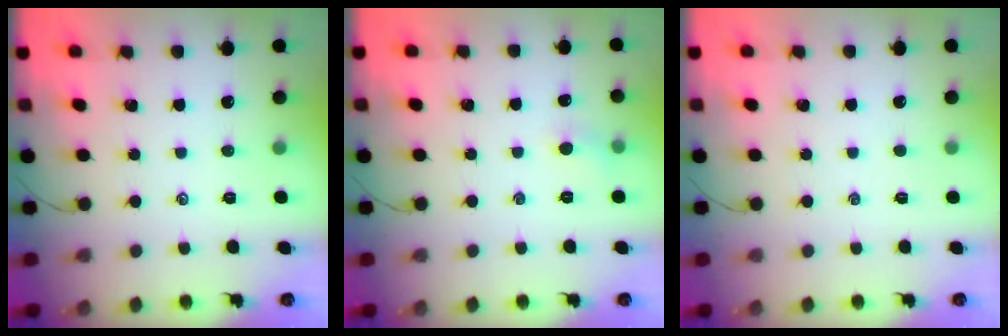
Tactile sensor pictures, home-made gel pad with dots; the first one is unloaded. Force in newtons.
{"total": 3.6, "press": 3.4, "slide": 1.2}
{"total": 0.0}